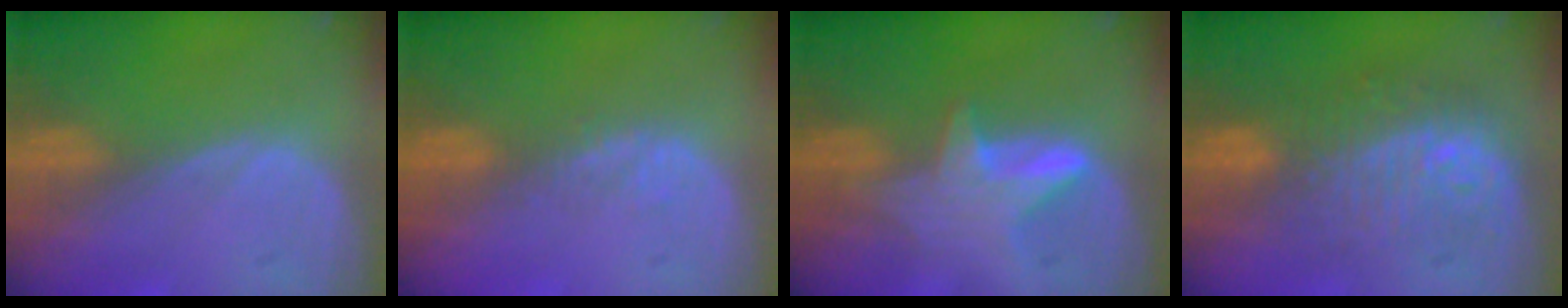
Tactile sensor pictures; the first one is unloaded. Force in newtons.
{"total": 2.5, "press": 1.9, "slide": 1.7}
{"total": 5.6, "press": 5.6, "slide": 0.4}
{"total": 9.5, "press": 9.4, "slide": 1.0}